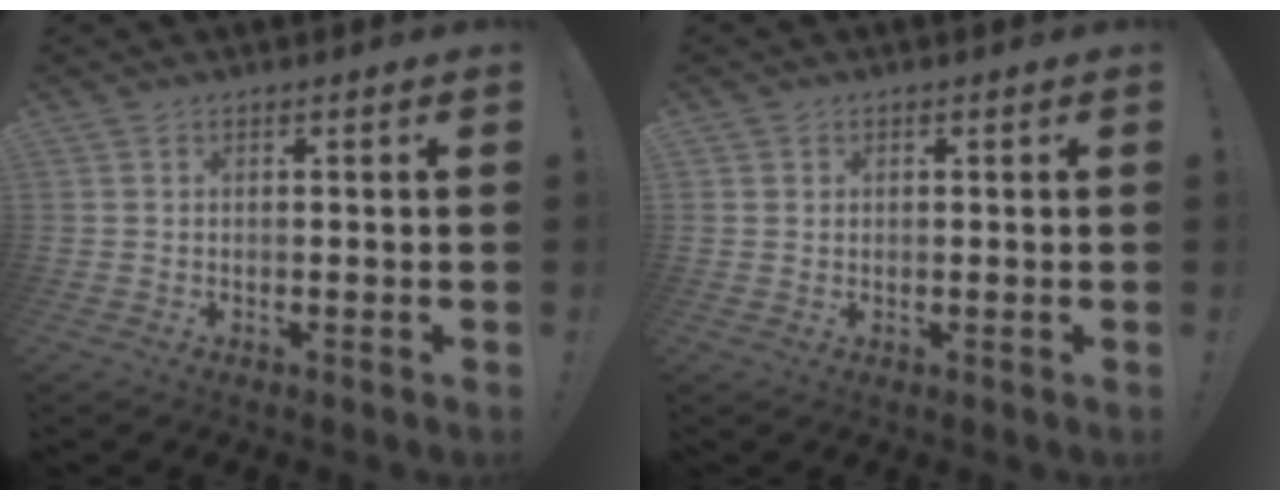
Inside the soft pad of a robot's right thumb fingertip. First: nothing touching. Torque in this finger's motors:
{"motor_torque": [-0.05, -0.15, -0.09, 0.06, 0.00]}